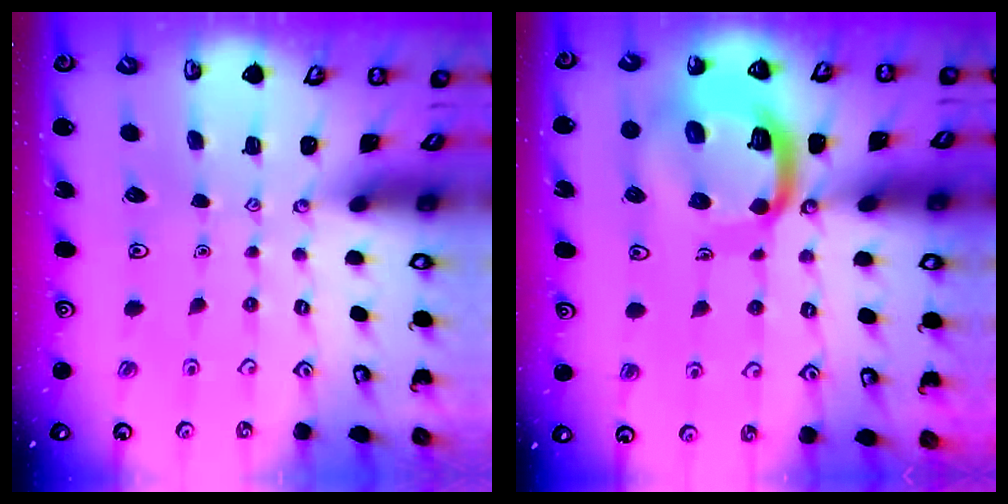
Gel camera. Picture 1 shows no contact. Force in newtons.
{"total": 18.2, "press": 18.1, "slide": 1.8}